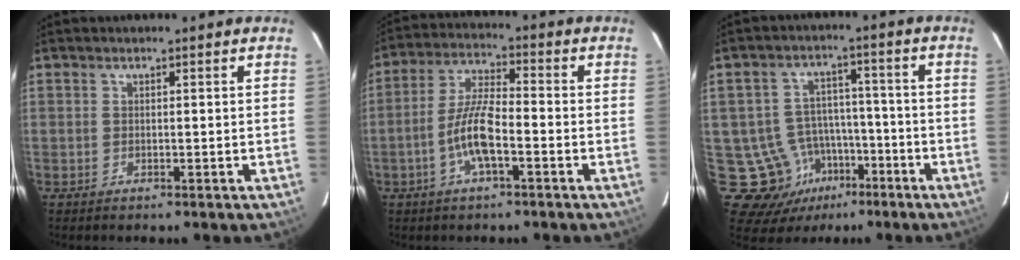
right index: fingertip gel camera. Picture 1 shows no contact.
{"total": 8.1, "force": [-2.7, 1.7, 7.4], "torque": [-0.153, 0.010, -0.054]}
{"total": 12.0, "force": [-4.7, 10.7, 2.6], "torque": [-0.053, 0.046, -0.058]}